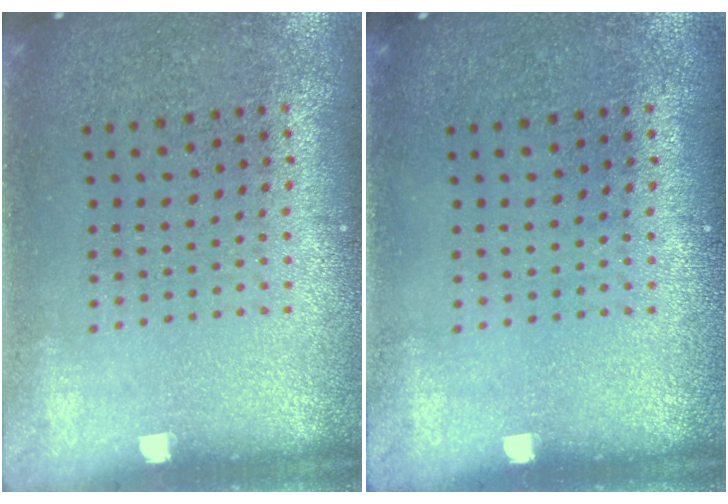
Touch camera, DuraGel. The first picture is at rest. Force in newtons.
{"total": 0.0}